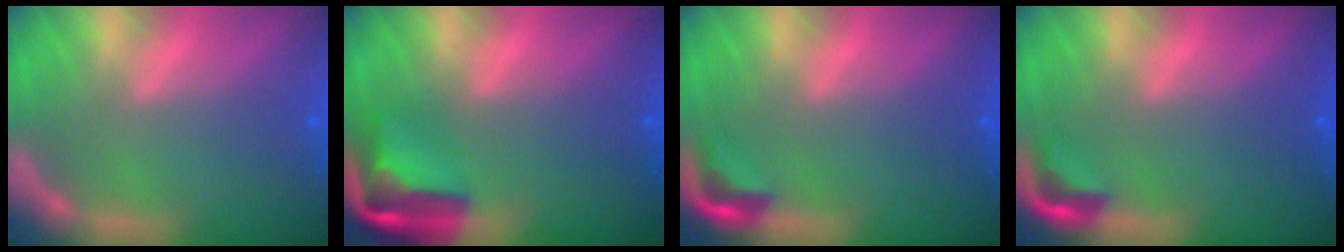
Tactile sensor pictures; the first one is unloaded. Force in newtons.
{"total": 6.9}
{"total": 2.4}
{"total": 2.4}